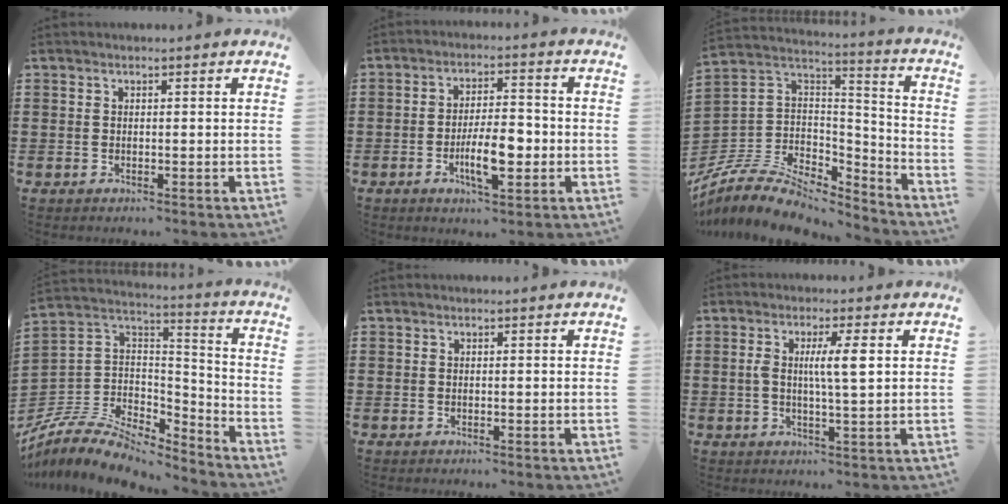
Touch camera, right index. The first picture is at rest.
{"total": 7.5, "force": [-2.2, 2.7, 6.7], "torque": [-0.123, -0.004, -0.044]}
{"total": 8.9, "force": [-6.7, 4.2, 4.1], "torque": [-0.094, 0.007, -0.130]}
{"total": 8.9, "force": [-7.0, 3.9, 3.8], "torque": [-0.088, 0.007, -0.136]}
{"total": 0.0}
{"total": 5.3, "force": [0.8, 0.7, 5.2], "torque": [-0.099, 0.000, 0.009]}